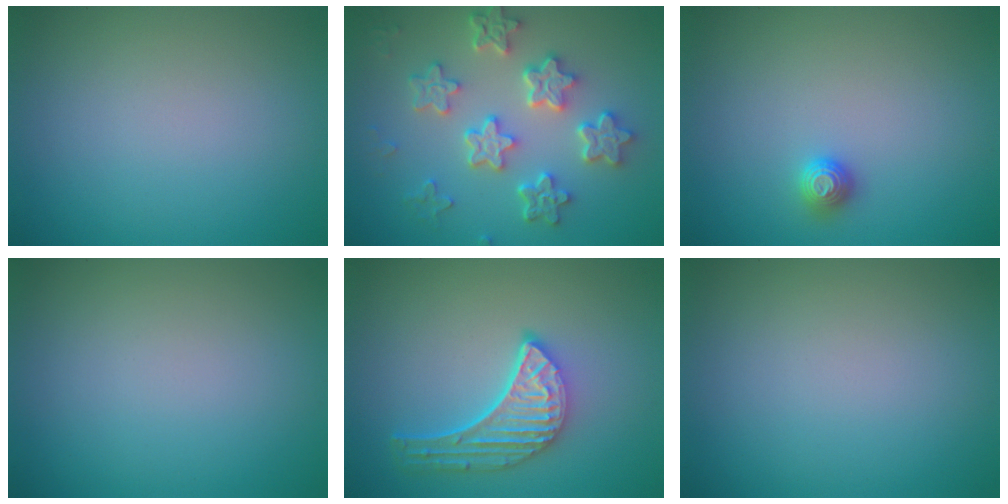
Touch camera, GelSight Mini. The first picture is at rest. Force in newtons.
{"total": 5.7, "press": 4.6, "slide": 3.4}
{"total": 1.1, "press": 1.1, "slide": 0.2}
{"total": 0.0}
{"total": 5.0, "press": 3.9, "slide": 3.2}
{"total": 0.0}